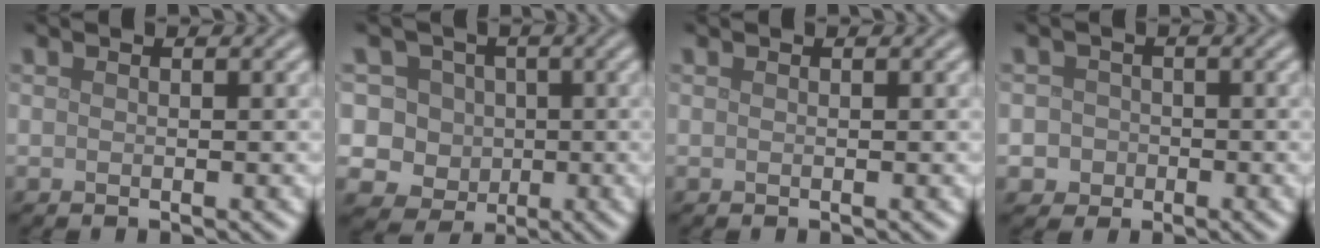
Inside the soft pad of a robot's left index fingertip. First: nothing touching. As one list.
[{"total": 7.9, "force": [1.4, 7.2, 3.0], "torque": [-0.044, 0.027, -0.008]}, {"total": 0.0}, {"total": 3.3, "force": [-0.9, 3.1, 0.7], "torque": [0.016, 0.006, -0.035]}]